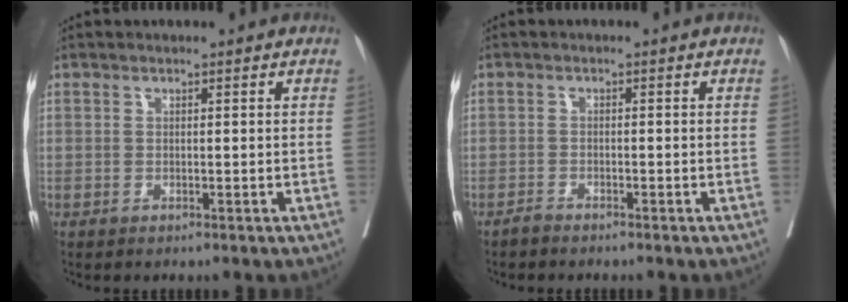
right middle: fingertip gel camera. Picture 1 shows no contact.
{"total": 1.0, "force": [-1.0, 0.0, 0.1], "torque": [-0.005, -0.002, -0.020]}